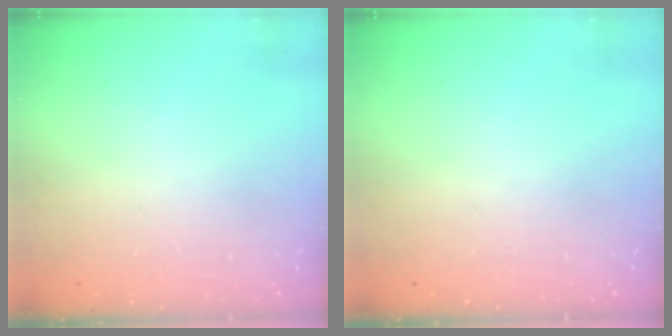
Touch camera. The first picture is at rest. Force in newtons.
{"total": 0.0}